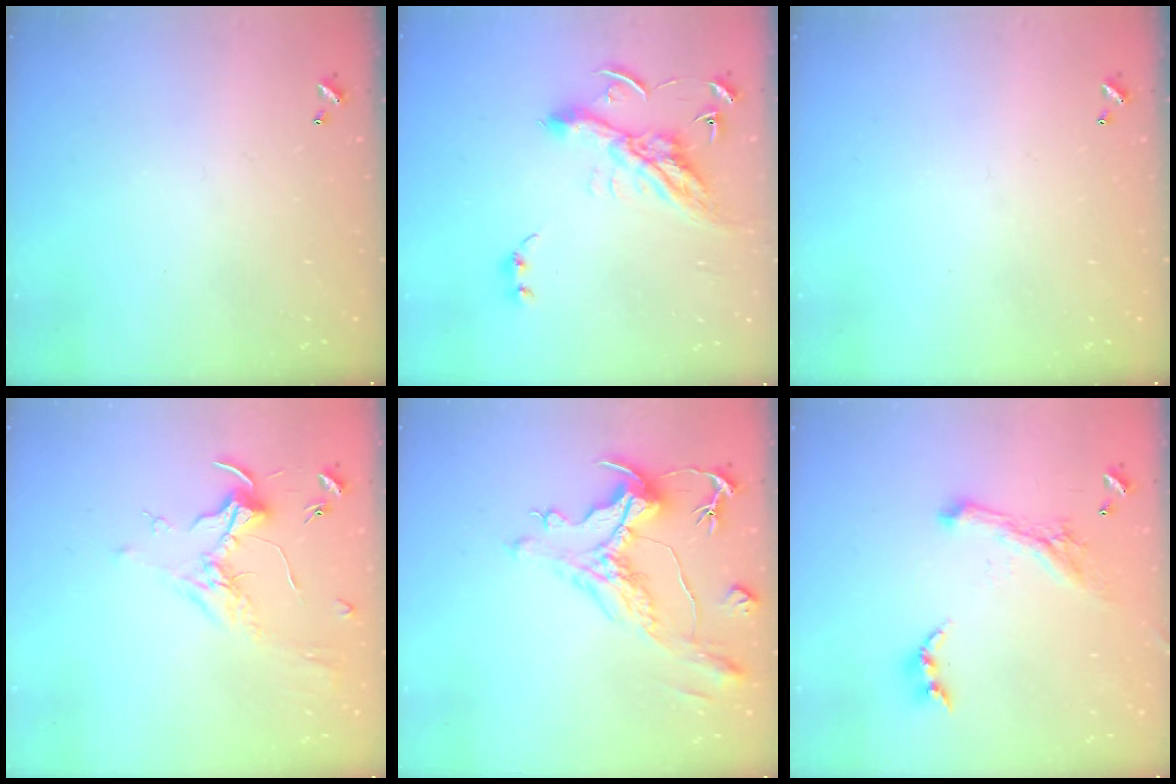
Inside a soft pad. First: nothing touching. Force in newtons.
{"total": 14.1, "press": 14.0, "slide": 1.1}
{"total": 0.0}
{"total": 1.8, "press": 1.6, "slide": 0.8}
{"total": 1.9, "press": 0.9, "slide": 1.6}
{"total": 2.2, "press": 2.1, "slide": 0.5}